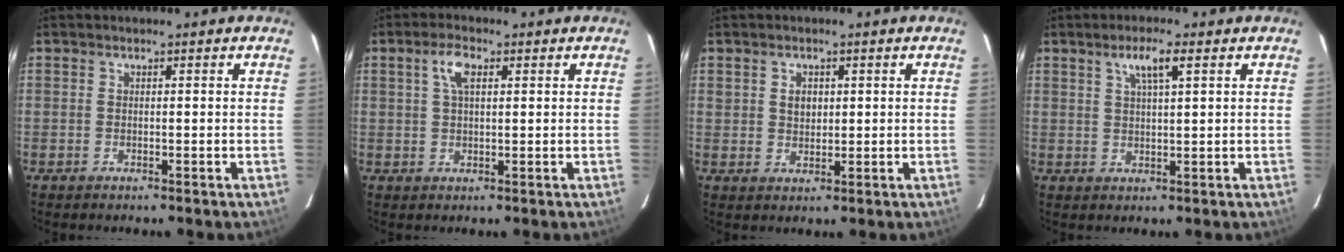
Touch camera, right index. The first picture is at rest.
{"total": 4.1, "force": [1.5, 1.8, 3.3], "torque": [-0.063, 0.012, 0.028]}
{"total": 2.8, "force": [0.8, 2.3, 1.5], "torque": [-0.022, 0.006, 0.015]}
{"total": 4.4, "force": [2.2, 0.6, 3.7], "torque": [-0.067, 0.007, 0.039]}